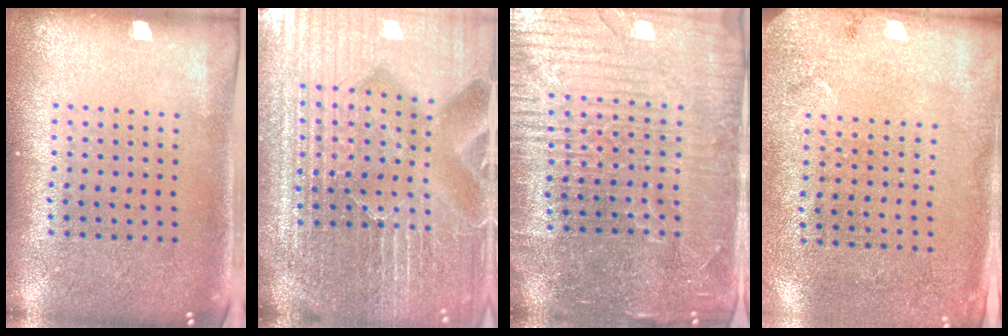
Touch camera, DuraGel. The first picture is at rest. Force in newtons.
{"total": 6.5, "press": 5.8, "slide": 3.0}
{"total": 4.9, "press": 4.4, "slide": 2.0}
{"total": 2.7, "press": 2.1, "slide": 1.7}